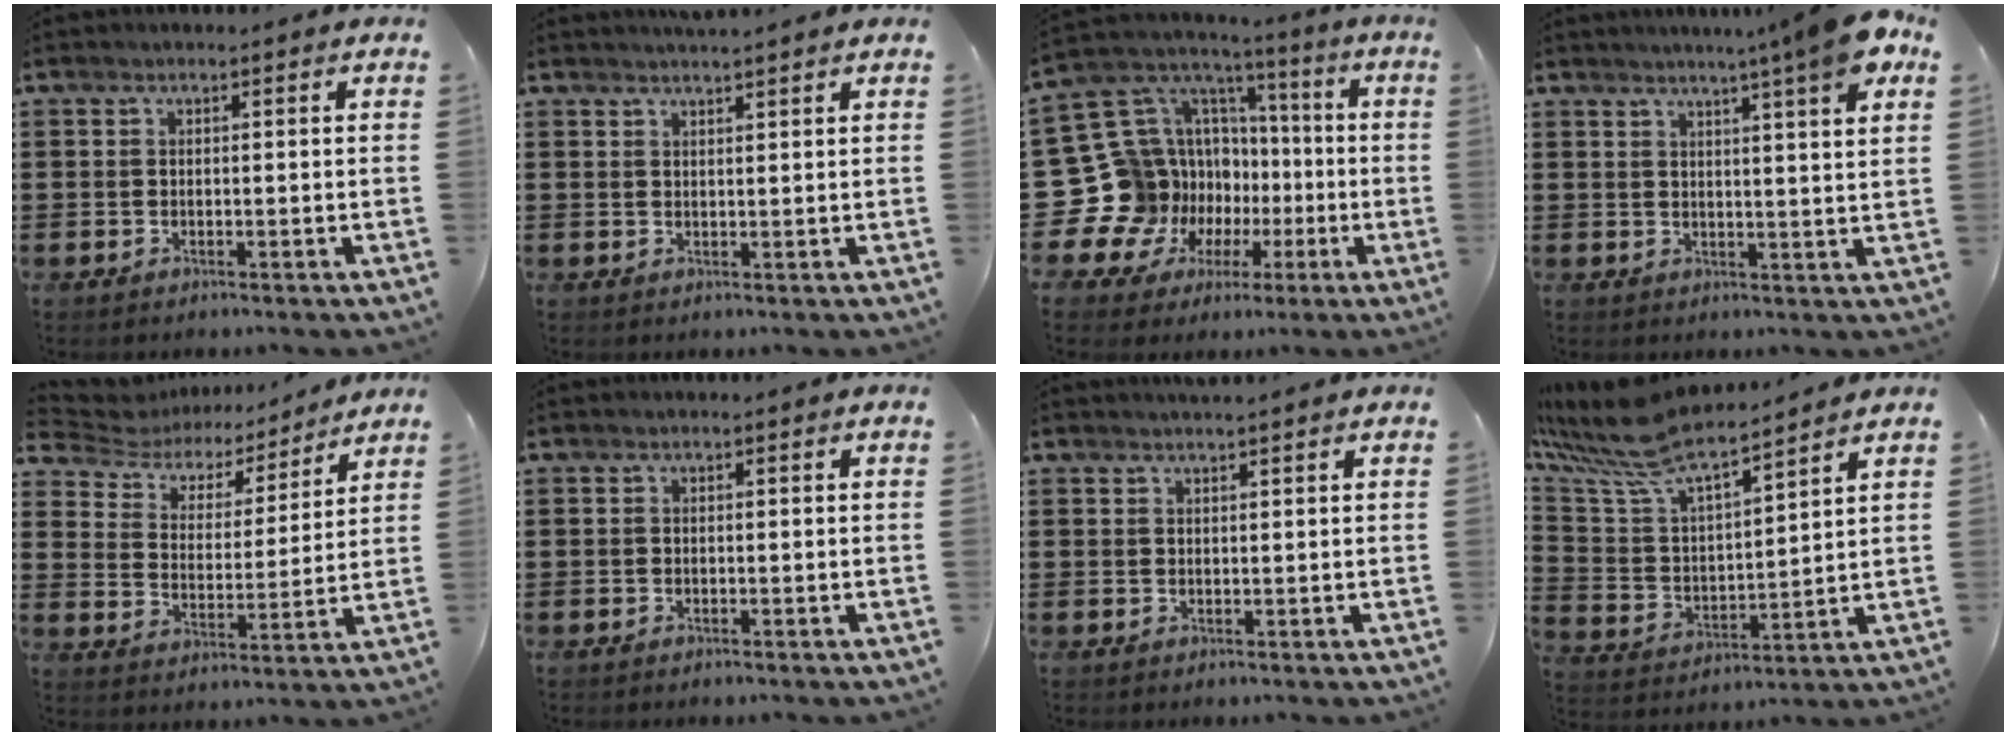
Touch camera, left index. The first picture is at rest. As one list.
[{"total": 1.8, "force": [1.7, -0.1, 0.4], "torque": [-0.010, 0.001, 0.033]}, {"total": 16.8, "force": [-2.1, 15.7, 5.7], "torque": [-0.181, -0.035, 0.013]}, {"total": 7.5, "force": [5.5, -0.6, 5.1], "torque": [-0.090, -0.021, 0.090]}, {"total": 5.4, "force": [4.9, 1.9, 1.4], "torque": [-0.057, -0.032, 0.078]}, {"total": 0.0}, {"total": 1.3, "force": [1.2, -0.1, 0.4], "torque": [-0.009, 0.000, 0.024]}, {"total": 9.9, "force": [8.9, 1.5, 4.1], "torque": [-0.127, -0.055, 0.151]}]